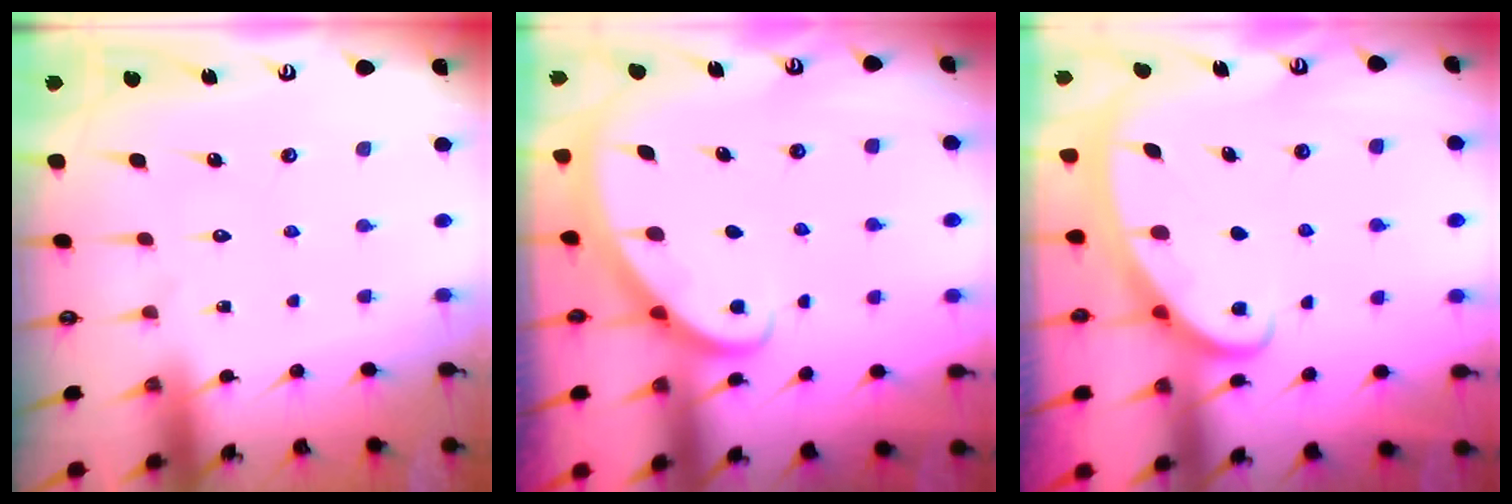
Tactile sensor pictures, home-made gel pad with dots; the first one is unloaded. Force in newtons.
{"total": 2.9, "press": 2.9, "slide": 0.2}
{"total": 2.5, "press": 2.5, "slide": 0.4}